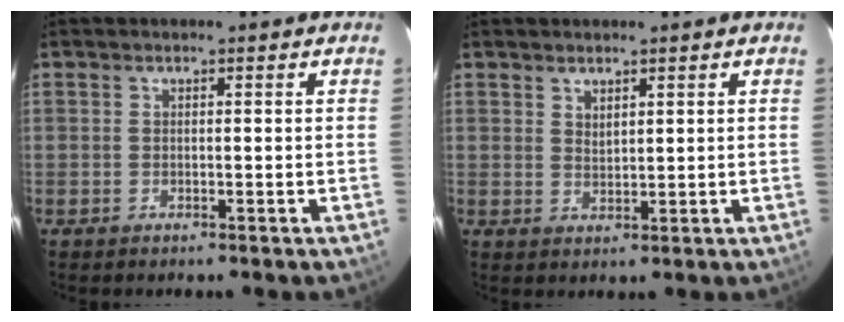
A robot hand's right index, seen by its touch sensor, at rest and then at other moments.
{"total": 1.8, "force": [1.6, 0.5, 0.6], "torque": [-0.009, -0.003, 0.029]}